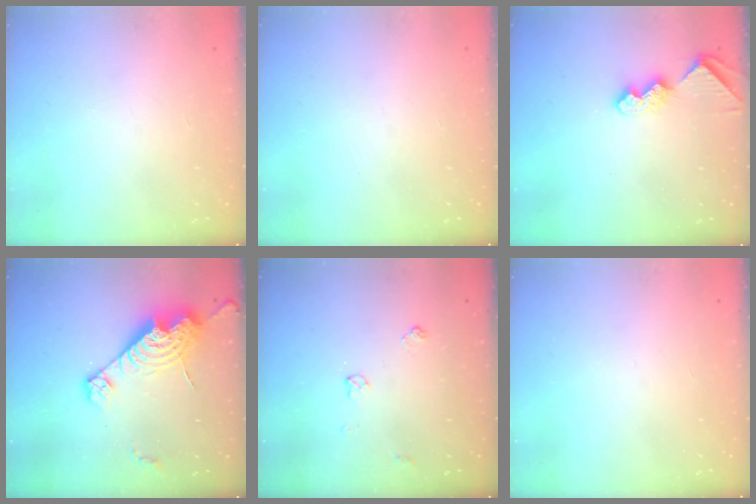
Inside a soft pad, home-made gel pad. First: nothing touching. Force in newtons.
{"total": 0.0}
{"total": 6.9, "press": 6.9, "slide": 0.7}
{"total": 15.5, "press": 15.4, "slide": 1.3}
{"total": 6.4, "press": 6.3, "slide": 0.8}
{"total": 0.0}